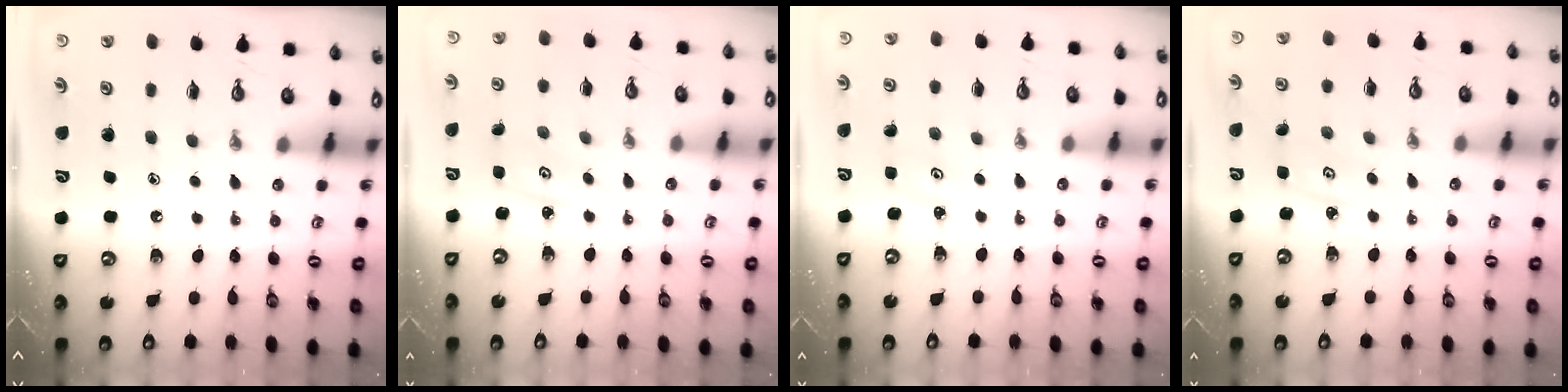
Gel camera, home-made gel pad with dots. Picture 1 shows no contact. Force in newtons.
{"total": 2.8, "press": 2.8, "slide": 0.4}
{"total": 2.0, "press": 2.0, "slide": 0.3}
{"total": 2.9, "press": 2.8, "slide": 0.4}